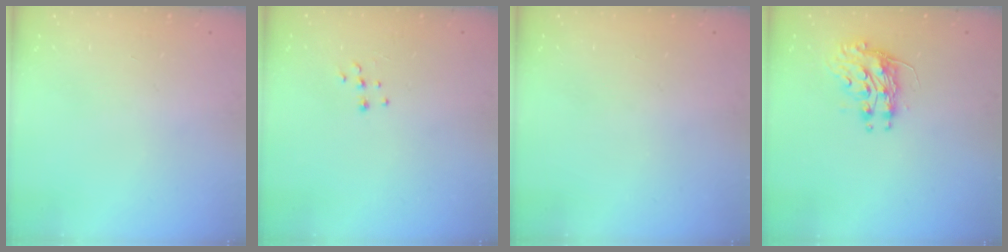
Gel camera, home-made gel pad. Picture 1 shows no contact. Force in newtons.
{"total": 6.7, "press": 6.7, "slide": 0.6}
{"total": 0.0}
{"total": 9.1, "press": 9.0, "slide": 1.0}